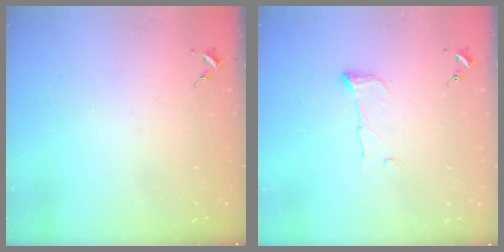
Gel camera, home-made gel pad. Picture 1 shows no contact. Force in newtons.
{"total": 6.1, "press": 6.1, "slide": 0.8}